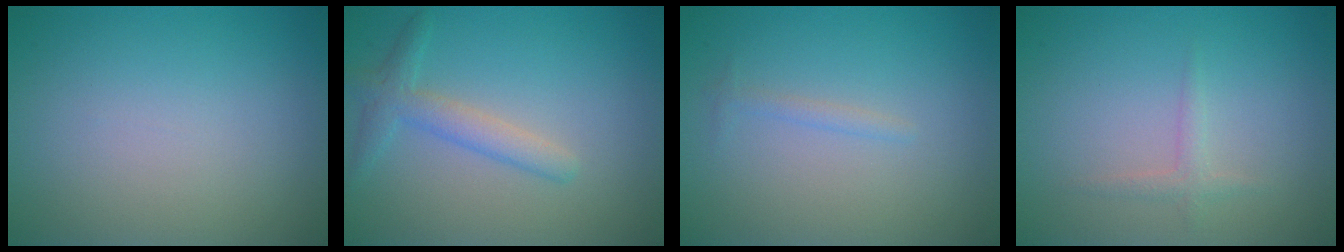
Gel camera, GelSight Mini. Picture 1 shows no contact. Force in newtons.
{"total": 2.5, "press": 2.5, "slide": 0.1}
{"total": 0.8, "press": 0.8, "slide": 0.0}
{"total": 1.1, "press": 1.1, "slide": 0.0}